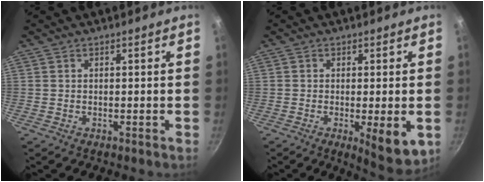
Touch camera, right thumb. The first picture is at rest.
{"total": 8.0, "force": [-1.9, 2.2, 7.5], "torque": [-0.100, -0.009, -0.019]}